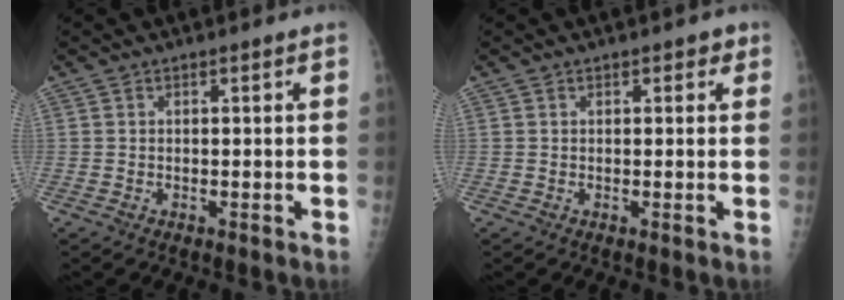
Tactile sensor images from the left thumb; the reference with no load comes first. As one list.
[{"total": 1.6, "force": [0.9, 1.1, 0.8], "torque": [0.007, 0.000, 0.006]}]